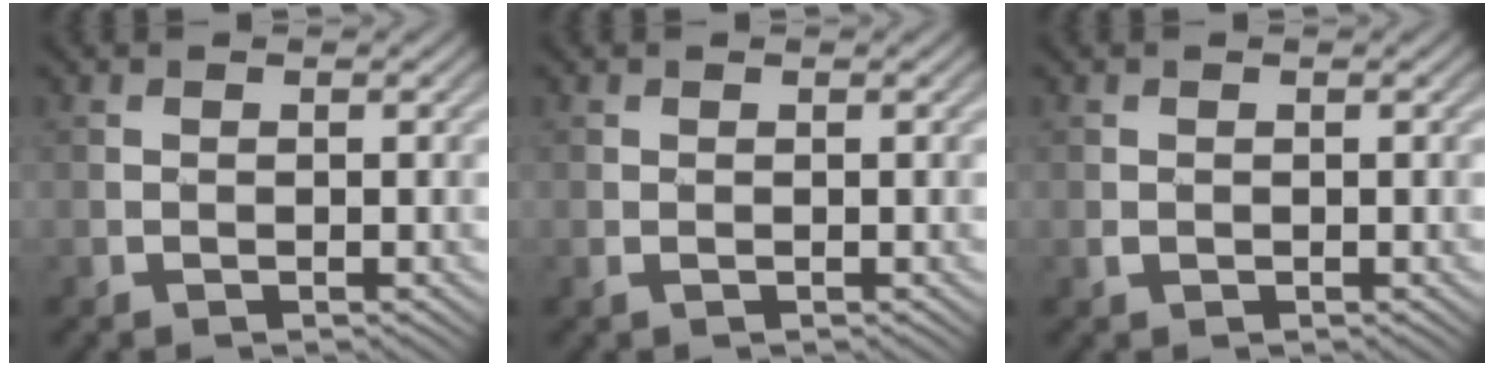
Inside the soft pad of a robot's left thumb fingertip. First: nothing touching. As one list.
[{"total": 0.5, "force": [-0.1, 0.3, 0.4], "torque": [-0.010, -0.003, -0.001]}, {"total": 0.6, "force": [-0.1, 0.6, 0.2], "torque": [-0.003, -0.005, -0.002]}]